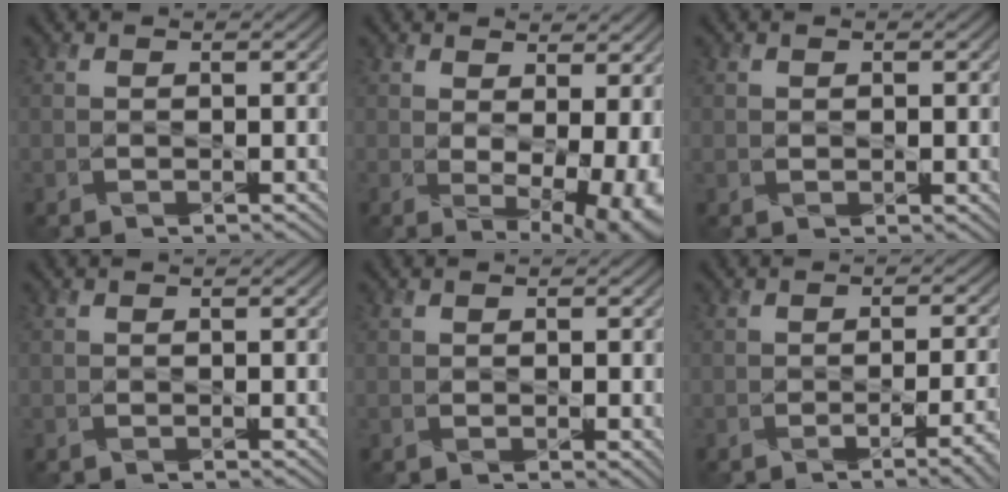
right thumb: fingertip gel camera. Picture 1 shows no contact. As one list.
[{"total": 9.7, "force": [-0.2, 4.3, 8.7], "torque": [-0.099, -0.014, 0.024]}, {"total": 1.1, "force": [0.2, 0.6, 0.9], "torque": [-0.014, -0.002, 0.010]}, {"total": 0.0}, {"total": 1.3, "force": [0.2, 0.4, 1.2], "torque": [-0.019, -0.004, 0.008]}, {"total": 6.2, "force": [-2.2, 1.9, 5.5], "torque": [-0.063, -0.010, -0.023]}]